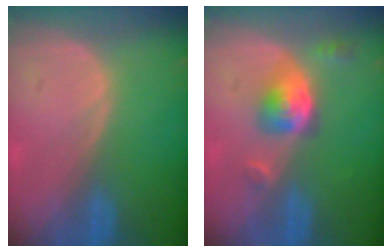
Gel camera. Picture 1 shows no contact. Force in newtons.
{"total": 5.5, "press": 5.0, "slide": 2.3}